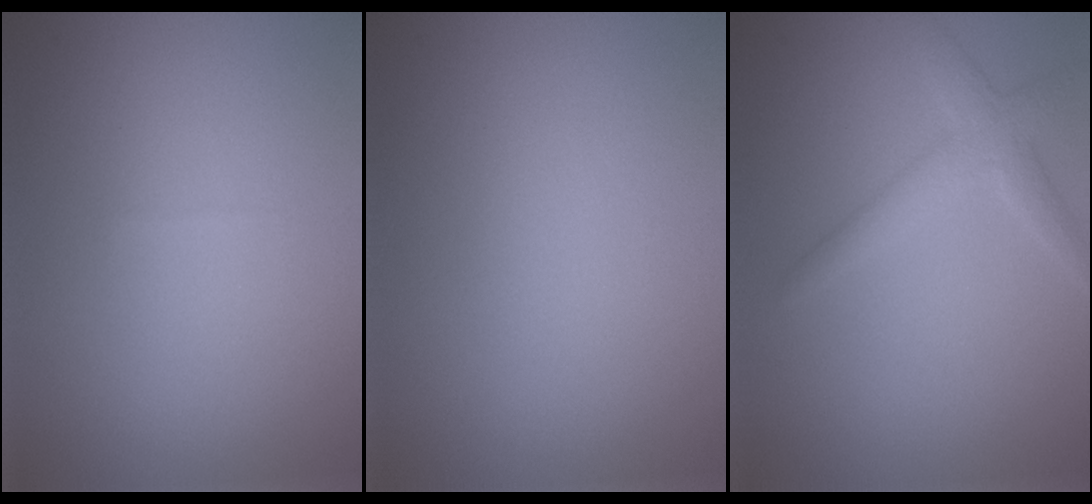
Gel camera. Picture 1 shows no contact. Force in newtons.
{"total": 0.0}
{"total": 2.4, "press": 2.4, "slide": 0.1}